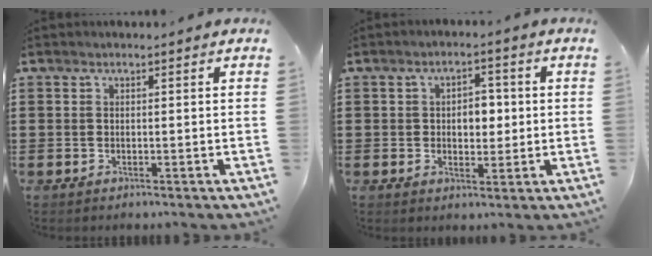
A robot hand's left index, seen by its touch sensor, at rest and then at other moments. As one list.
[{"total": 4.4, "force": [0.1, 2.8, 3.4], "torque": [-0.056, 0.006, -0.008]}]